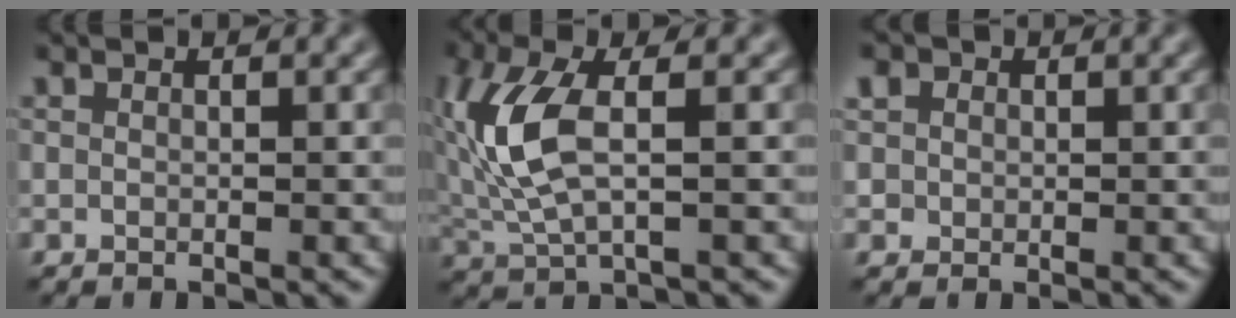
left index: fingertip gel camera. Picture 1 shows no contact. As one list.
[{"total": 6.7, "force": [0.7, 2.9, 6.0], "torque": [-0.149, 0.000, 0.016]}, {"total": 1.9, "force": [0.7, 1.7, 0.6], "torque": [-0.014, 0.008, 0.012]}]